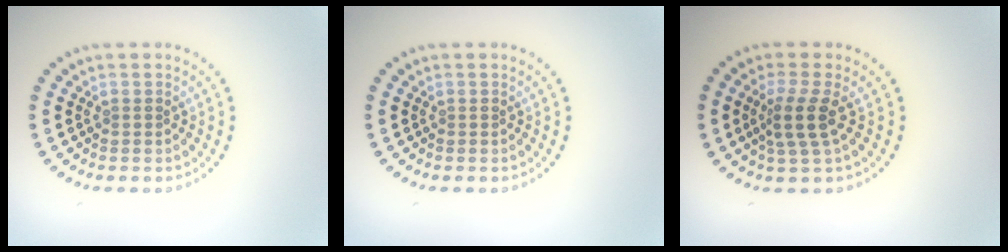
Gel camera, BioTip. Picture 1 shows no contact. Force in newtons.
{"total": 0.0}
{"total": 2.9, "press": 2.2, "slide": 1.9}